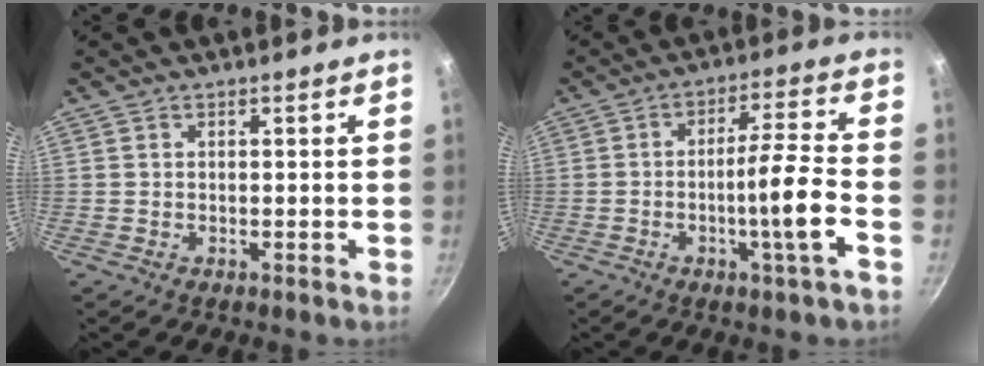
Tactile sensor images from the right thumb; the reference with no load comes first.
{"total": 9.8, "force": [-3.2, 0.1, 9.2], "torque": [-0.147, 0.026, -0.054]}